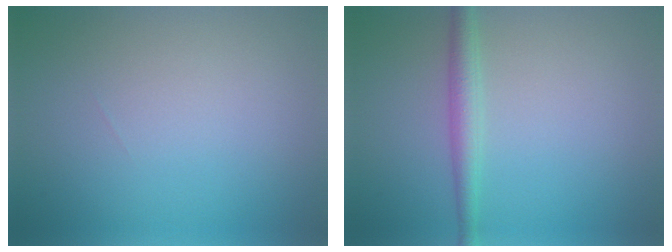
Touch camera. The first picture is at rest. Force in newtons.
{"total": 2.3, "press": 2.3, "slide": 0.0}